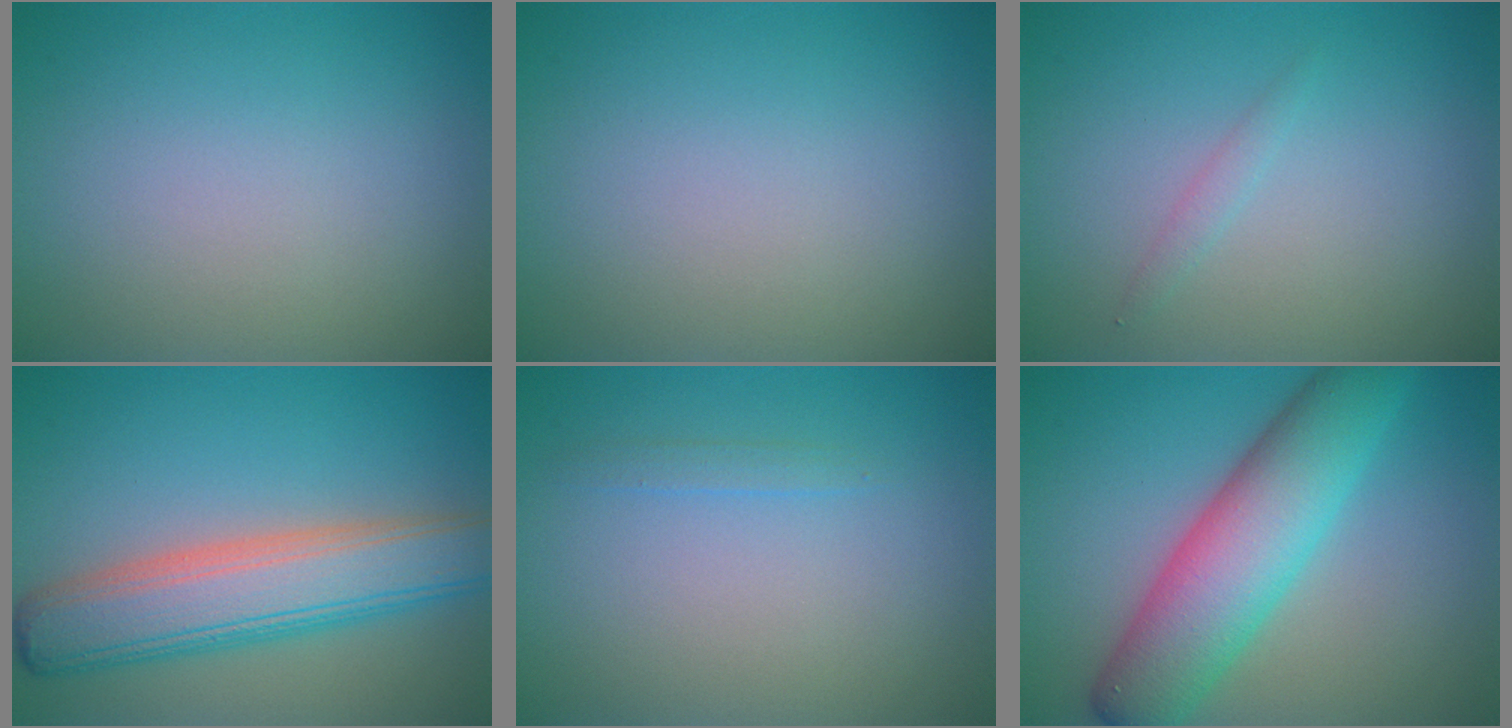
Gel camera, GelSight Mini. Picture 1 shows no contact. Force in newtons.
{"total": 0.0}
{"total": 0.8, "press": 0.8, "slide": 0.0}
{"total": 7.7, "press": 7.7, "slide": 0.4}
{"total": 0.7, "press": 0.7, "slide": 0.1}
{"total": 8.4, "press": 8.4, "slide": 0.1}